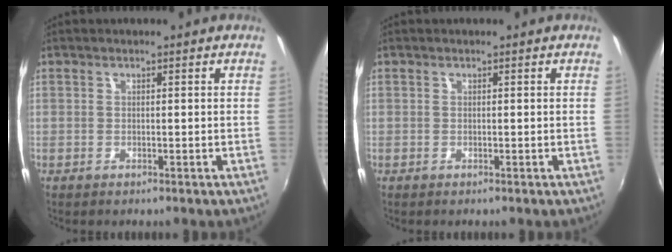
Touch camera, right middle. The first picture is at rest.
{"total": 0.0}